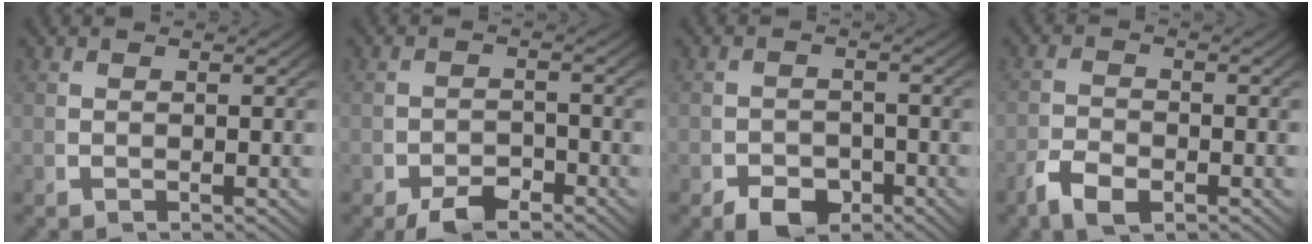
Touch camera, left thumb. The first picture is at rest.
{"total": 3.4, "force": [-2.7, 1.5, 1.5], "torque": [-0.017, -0.015, -0.043]}
{"total": 3.4, "force": [-2.4, 2.0, 1.4], "torque": [-0.014, -0.019, -0.039]}
{"total": 3.1, "force": [-1.9, 1.7, 1.8], "torque": [-0.040, -0.012, -0.034]}